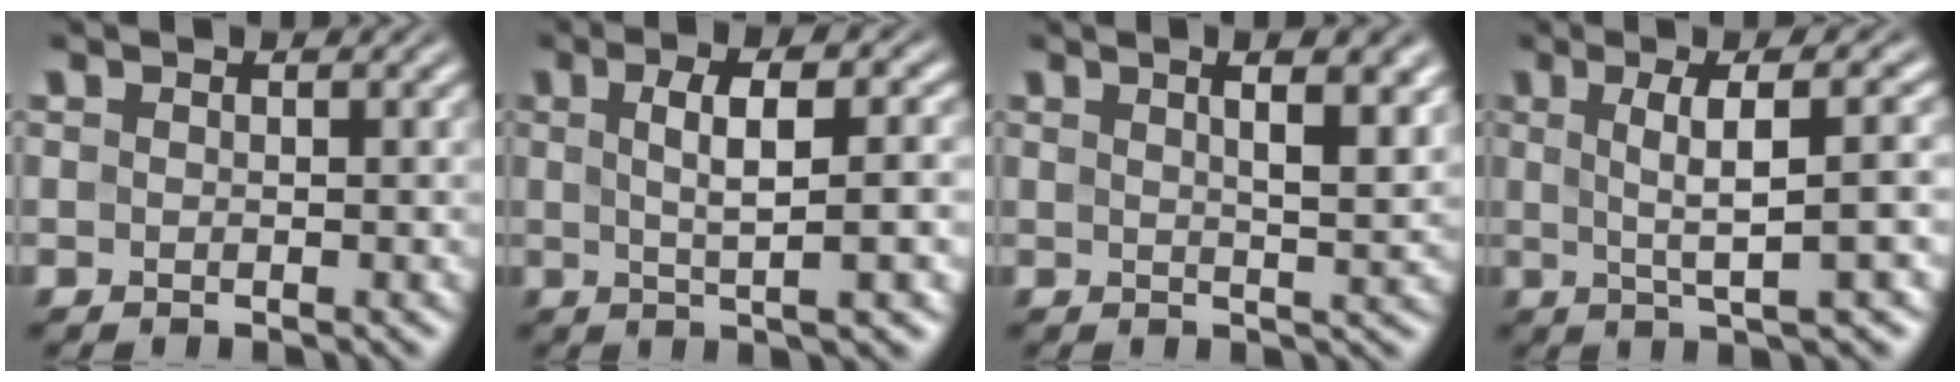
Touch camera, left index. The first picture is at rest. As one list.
[{"total": 6.0, "force": [0.5, 1.5, 5.7], "torque": [-0.076, 0.010, 0.007]}, {"total": 7.0, "force": [3.1, 2.5, 5.8], "torque": [-0.042, 0.024, 0.021]}, {"total": 6.5, "force": [1.0, 1.5, 6.3], "torque": [-0.083, 0.015, 0.014]}]